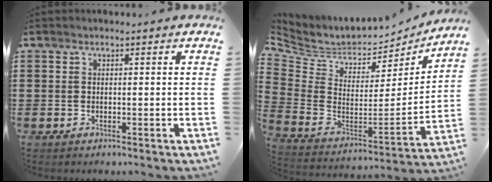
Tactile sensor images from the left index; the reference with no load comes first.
{"total": 4.9, "force": [4.4, 2.0, 0.8], "torque": [-0.051, -0.050, 0.074]}